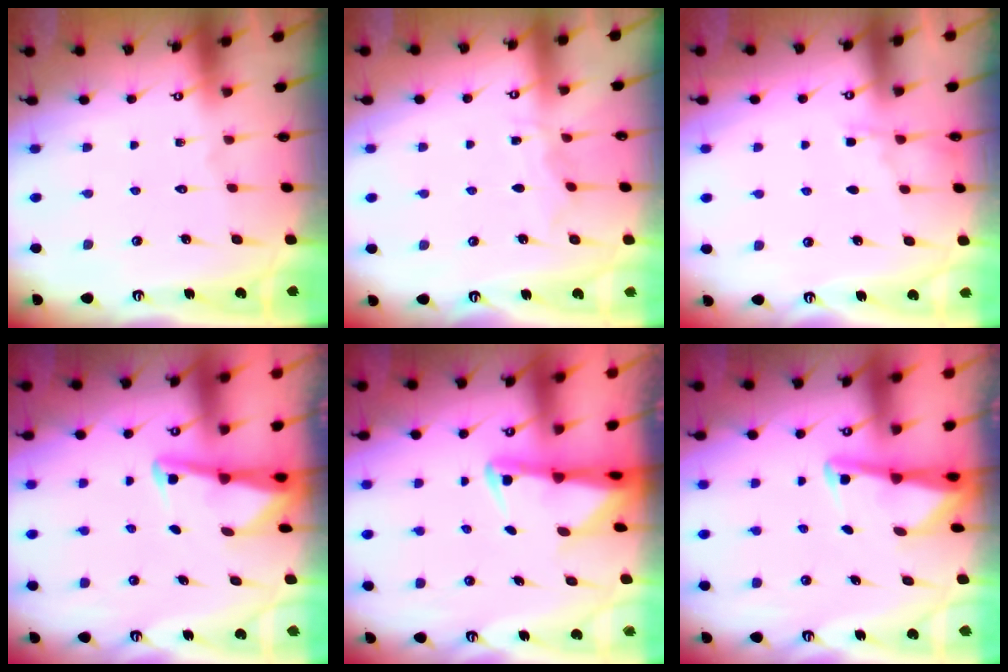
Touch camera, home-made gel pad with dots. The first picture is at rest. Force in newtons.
{"total": 4.3, "press": 4.2, "slide": 0.6}
{"total": 3.6, "press": 3.6, "slide": 0.5}
{"total": 3.0, "press": 3.0, "slide": 0.4}
{"total": 2.9, "press": 2.8, "slide": 0.6}
{"total": 2.9, "press": 2.9, "slide": 0.3}